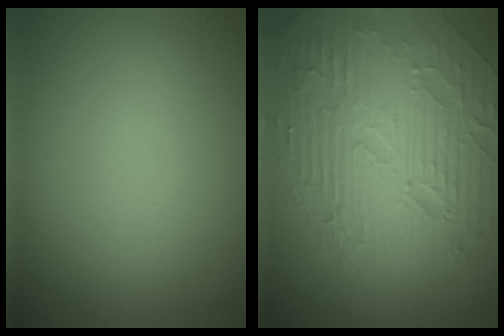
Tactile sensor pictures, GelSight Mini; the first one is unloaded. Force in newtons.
{"total": 9.6, "press": 6.4, "slide": 7.1}